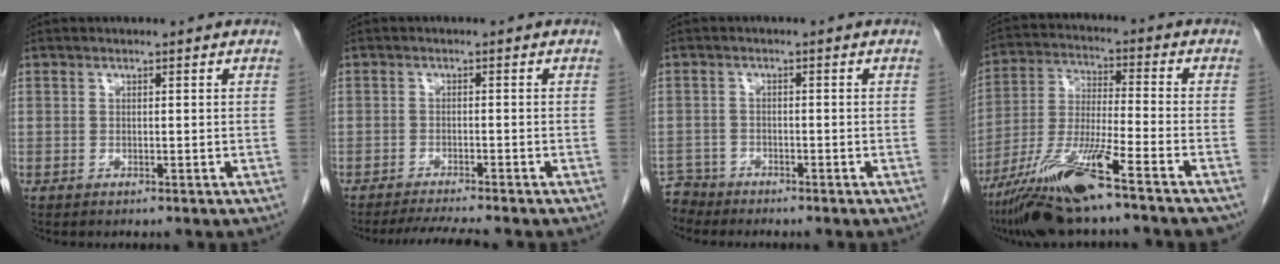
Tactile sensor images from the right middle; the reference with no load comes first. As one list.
[{"total": 4.9, "force": [-4.5, -0.6, 1.9], "torque": [-0.034, -0.017, -0.073]}, {"total": 3.1, "force": [-2.8, 0.5, -1.1], "torque": [0.021, -0.008, -0.056]}, {"total": 15.9, "force": [-10.8, 0.5, 11.7], "torque": [-0.234, -0.035, -0.197]}]